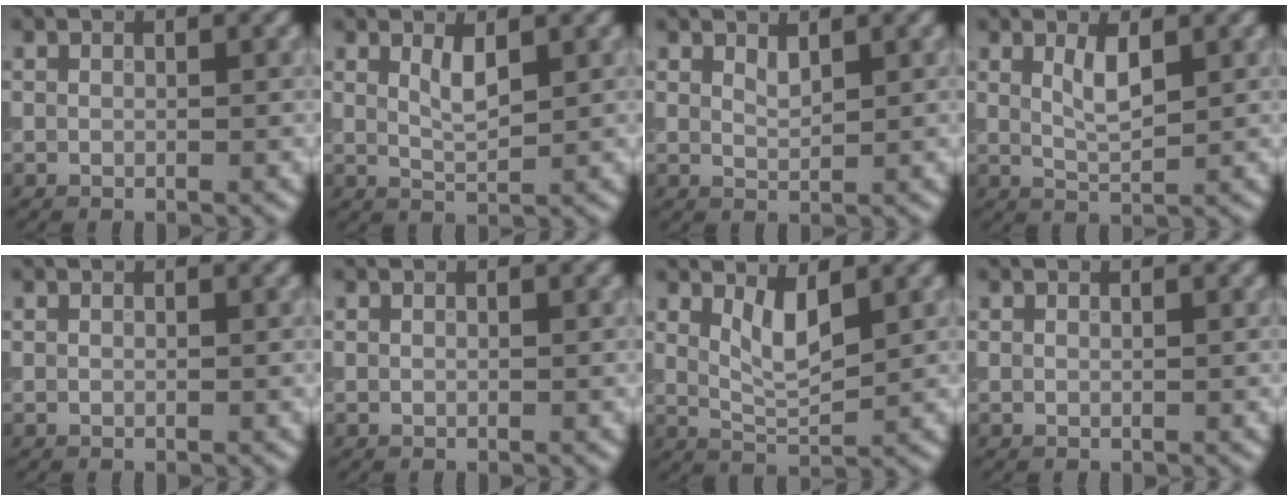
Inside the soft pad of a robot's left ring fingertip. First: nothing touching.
{"total": 1.7, "force": [0.9, 0.3, 1.4], "torque": [-0.033, -0.005, 0.020]}
{"total": 0.9, "force": [0.8, 0.2, 0.4], "torque": [-0.013, -0.002, 0.017]}
{"total": 2.2, "force": [0.9, 0.5, 1.9], "torque": [-0.042, -0.004, 0.020]}
{"total": 0.0}
{"total": 0.0}
{"total": 3.0, "force": [1.4, 0.9, 2.5], "torque": [-0.053, -0.008, 0.031]}
{"total": 0.0}